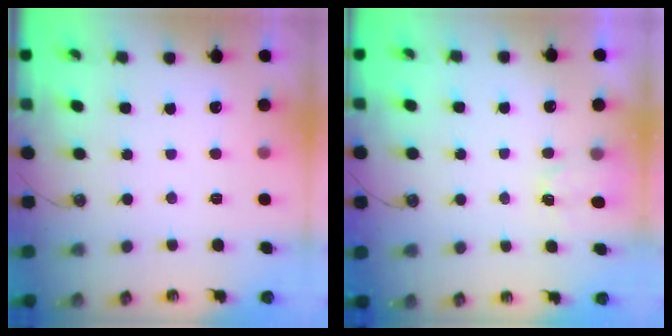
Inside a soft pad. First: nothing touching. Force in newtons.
{"total": 2.2, "press": 2.2, "slide": 0.4}